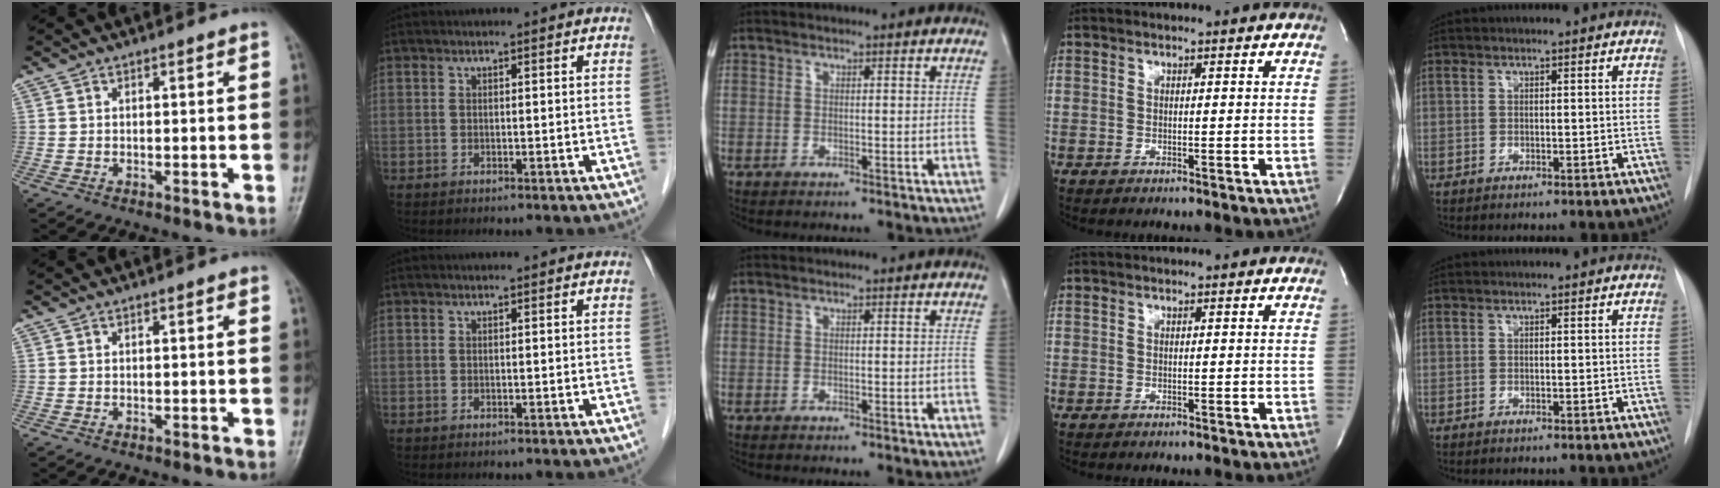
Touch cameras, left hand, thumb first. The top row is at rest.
{}